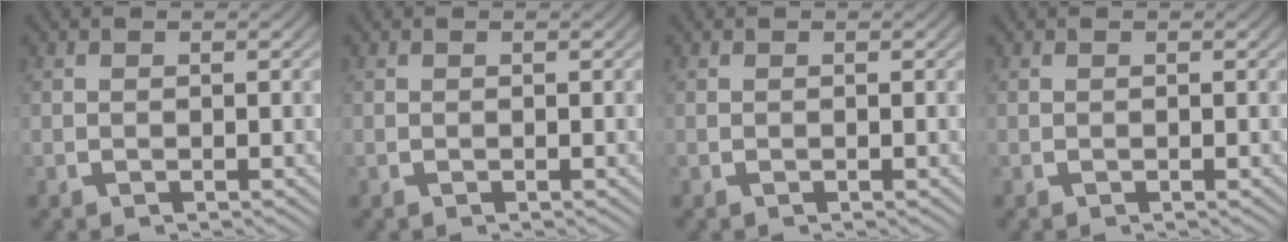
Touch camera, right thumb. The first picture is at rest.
{"total": 0.0}
{"total": 0.0}
{"total": 0.0}